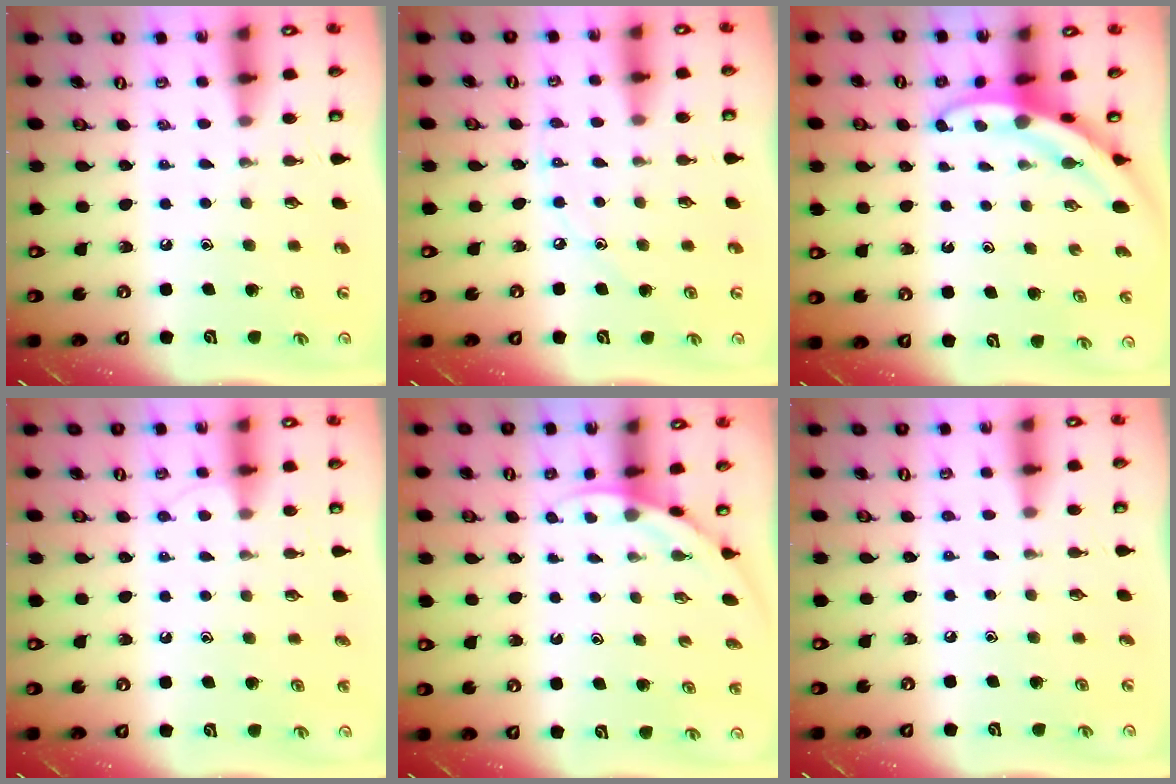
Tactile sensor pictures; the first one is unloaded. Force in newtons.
{"total": 4.9, "press": 4.9, "slide": 0.2}
{"total": 3.6, "press": 3.5, "slide": 0.4}
{"total": 5.5, "press": 5.5, "slide": 0.7}
{"total": 3.2, "press": 3.2, "slide": 0.0}
{"total": 3.8, "press": 3.7, "slide": 0.9}